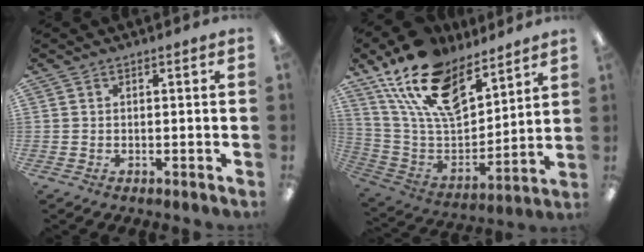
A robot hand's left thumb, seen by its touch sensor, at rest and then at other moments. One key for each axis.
{"total": 21.4, "fx": 14.4, "fy": 10.9, "fz": 11.6, "tx": -0.223, "ty": -0.076, "tz": 0.264}